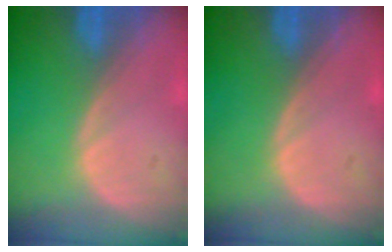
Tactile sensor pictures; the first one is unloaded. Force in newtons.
{"total": 0.0}